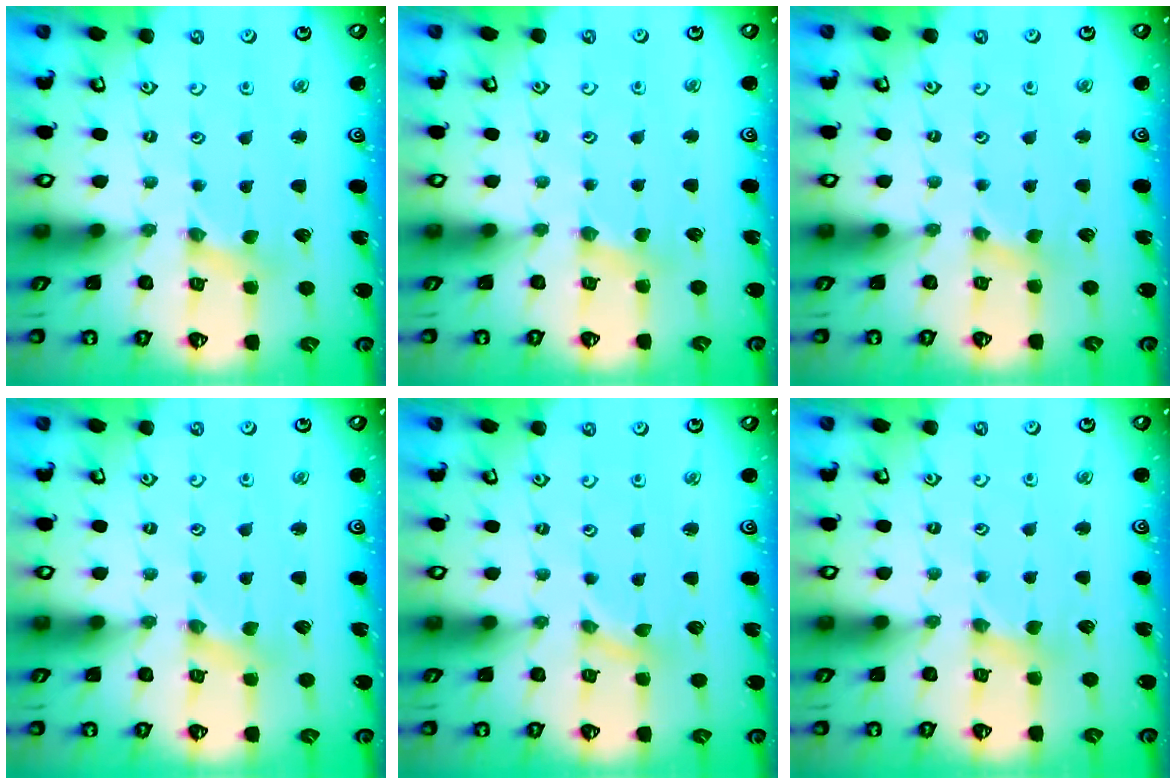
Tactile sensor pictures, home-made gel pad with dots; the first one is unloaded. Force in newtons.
{"total": 2.2, "press": 2.2, "slide": 0.4}
{"total": 0.5, "press": 0.5, "slide": 0.1}
{"total": 0.6, "press": 0.6, "slide": 0.2}
{"total": 0.0}
{"total": 1.5, "press": 1.5, "slide": 0.2}